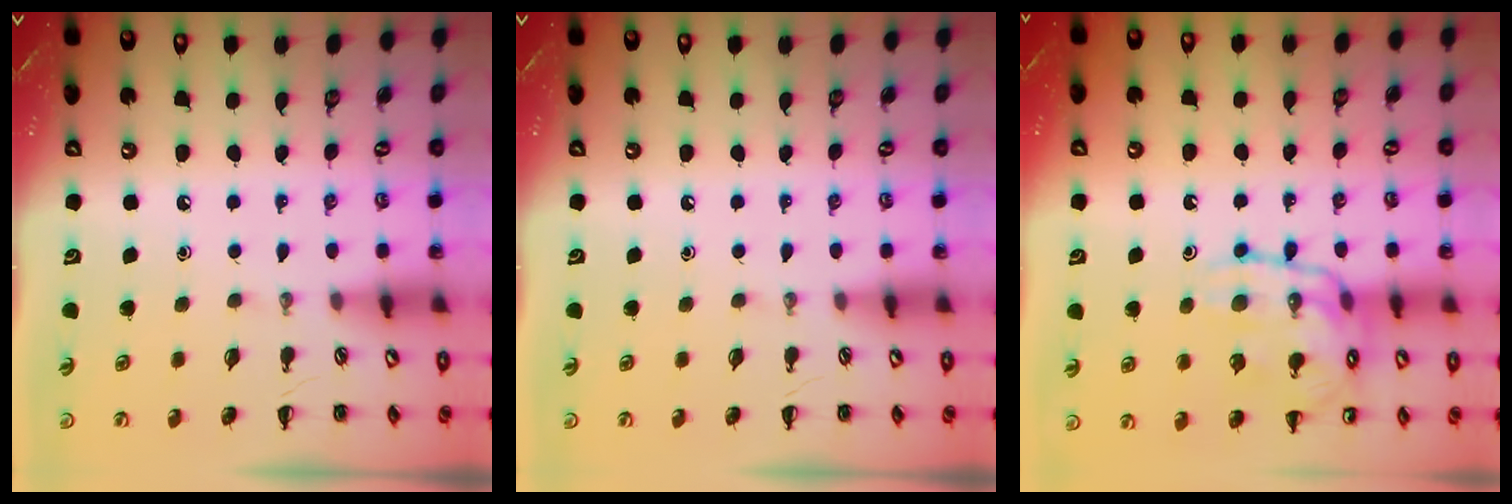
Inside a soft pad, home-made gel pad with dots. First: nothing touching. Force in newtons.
{"total": 0.0}
{"total": 15.9, "press": 15.9, "slide": 1.7}